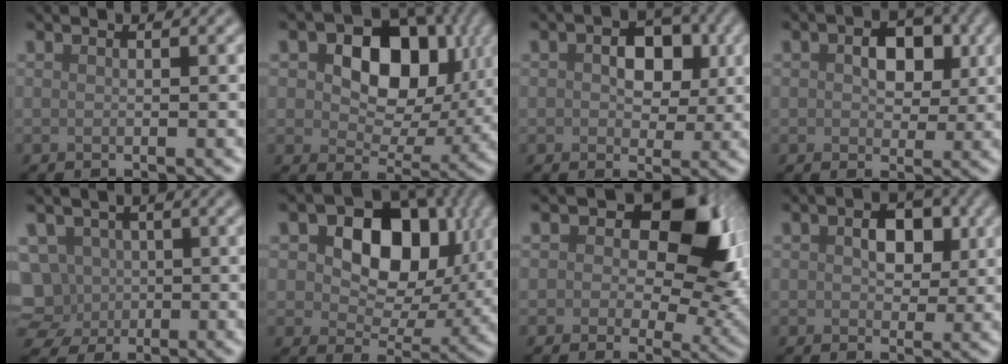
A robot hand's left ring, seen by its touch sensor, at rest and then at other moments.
{"total": 9.4, "force": [2.4, 6.3, 6.5], "torque": [-0.112, 0.003, 0.041]}
{"total": 3.7, "force": [0.5, 2.6, 2.6], "torque": [-0.045, 0.003, 0.008]}
{"total": 3.0, "force": [0.5, 2.1, 2.0], "torque": [-0.042, 0.004, 0.011]}
{"total": 5.6, "force": [-0.9, 5.2, 1.8], "torque": [-0.049, 0.013, -0.019]}
{"total": 10.0, "force": [2.7, 6.7, 6.9], "torque": [-0.110, 0.005, 0.044]}
{"total": 9.5, "force": [2.7, 6.0, 6.8], "torque": [-0.087, -0.004, 0.046]}
{"total": 2.6, "force": [0.4, 1.9, 1.8], "torque": [-0.039, 0.004, 0.010]}